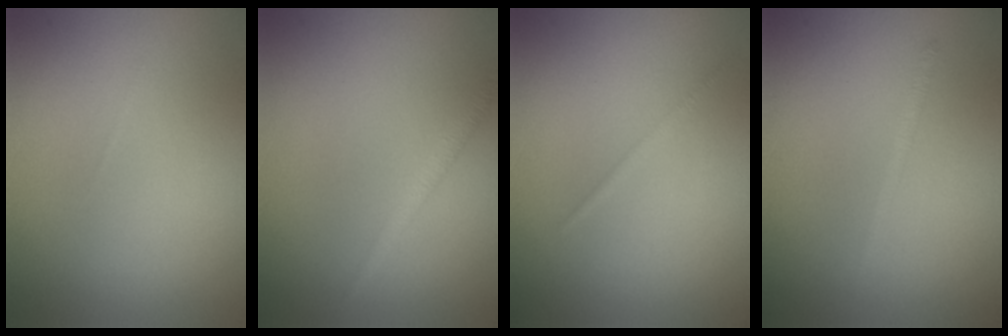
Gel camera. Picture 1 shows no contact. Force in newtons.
{"total": 1.3, "press": 1.3, "slide": 0.0}
{"total": 0.6, "press": 0.6, "slide": 0.0}
{"total": 0.9, "press": 0.9, "slide": 0.1}